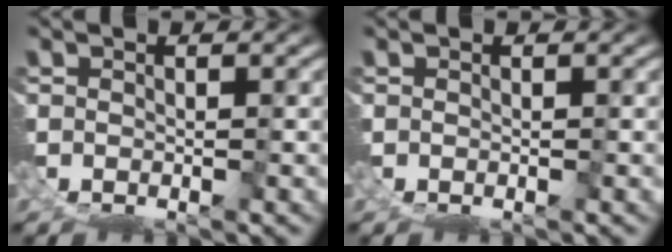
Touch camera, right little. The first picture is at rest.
{"total": 0.0}